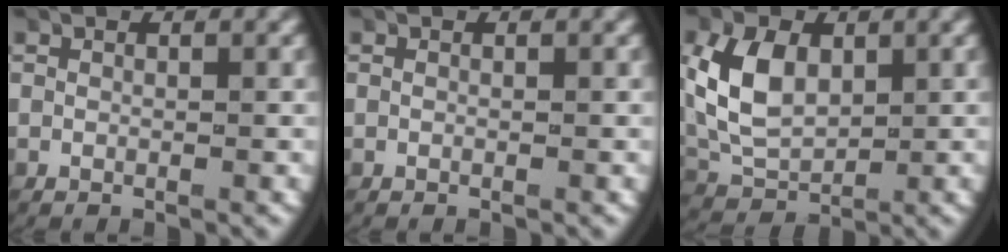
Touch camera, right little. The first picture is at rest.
{"total": 0.0}
{"total": 6.5, "force": [0.7, 4.8, 4.3], "torque": [-0.110, -0.015, 0.024]}